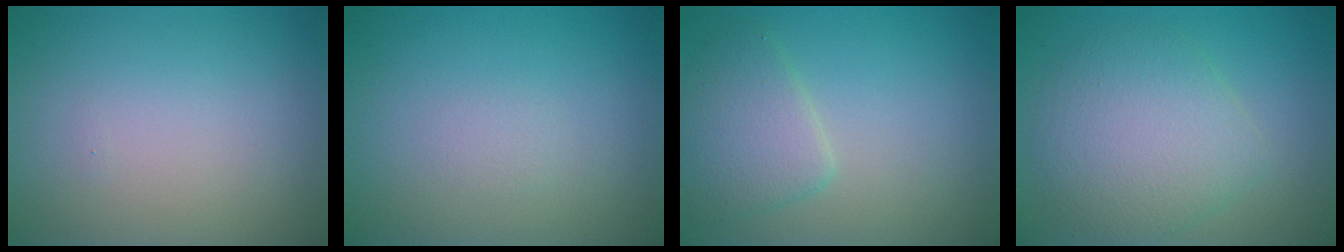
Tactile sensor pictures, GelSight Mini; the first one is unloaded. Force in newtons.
{"total": 0.6, "press": 0.6, "slide": 0.0}
{"total": 3.4, "press": 3.4, "slide": 0.1}
{"total": 5.4, "press": 5.4, "slide": 0.1}